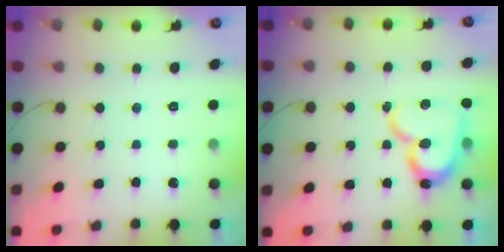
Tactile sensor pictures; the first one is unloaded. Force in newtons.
{"total": 15.2, "press": 15.2, "slide": 0.7}